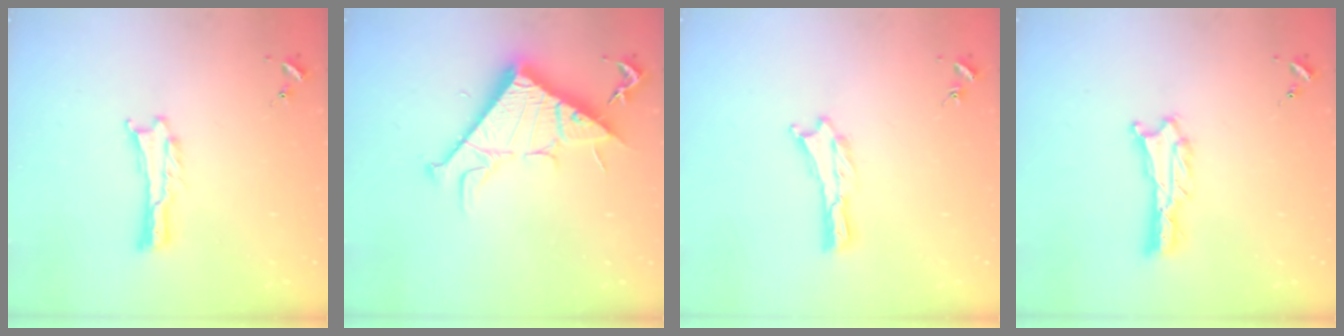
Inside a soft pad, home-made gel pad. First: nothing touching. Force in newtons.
{"total": 11.9, "press": 11.9, "slide": 0.2}
{"total": 0.0}
{"total": 0.7, "press": 0.7, "slide": 0.1}